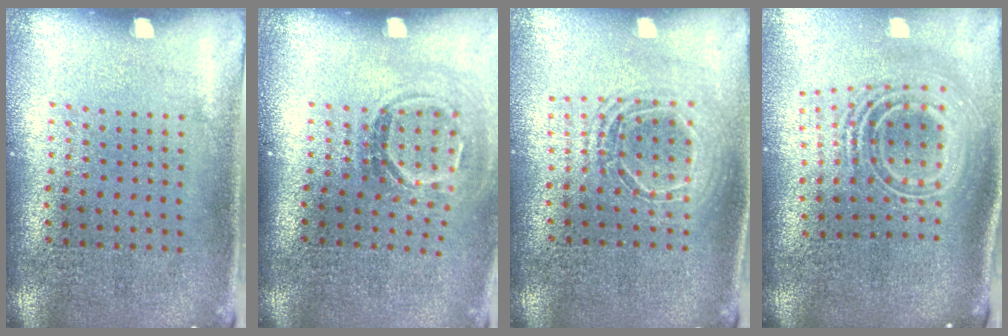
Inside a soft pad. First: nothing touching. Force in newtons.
{"total": 1.7, "press": 1.2, "slide": 1.3}
{"total": 1.8, "press": 1.5, "slide": 0.9}
{"total": 2.6, "press": 1.8, "slide": 1.9}